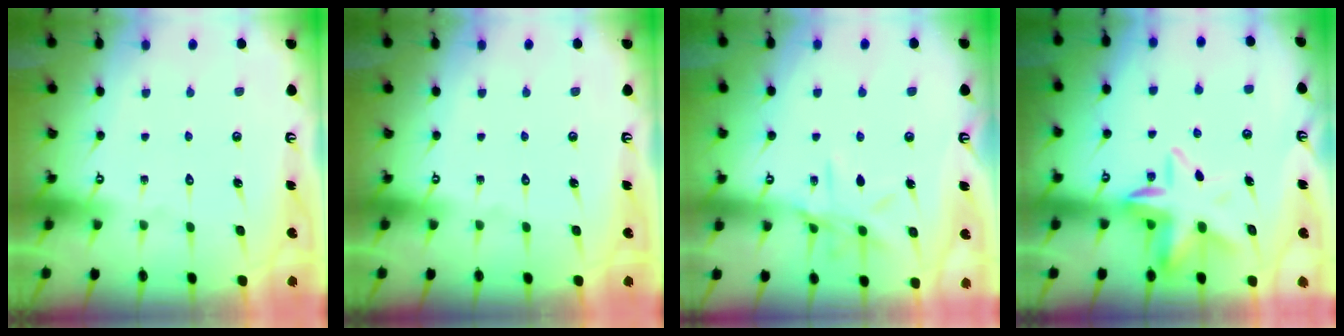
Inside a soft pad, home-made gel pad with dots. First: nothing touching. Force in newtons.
{"total": 0.0}
{"total": 9.7, "press": 9.7, "slide": 0.7}
{"total": 9.2, "press": 8.8, "slide": 2.6}